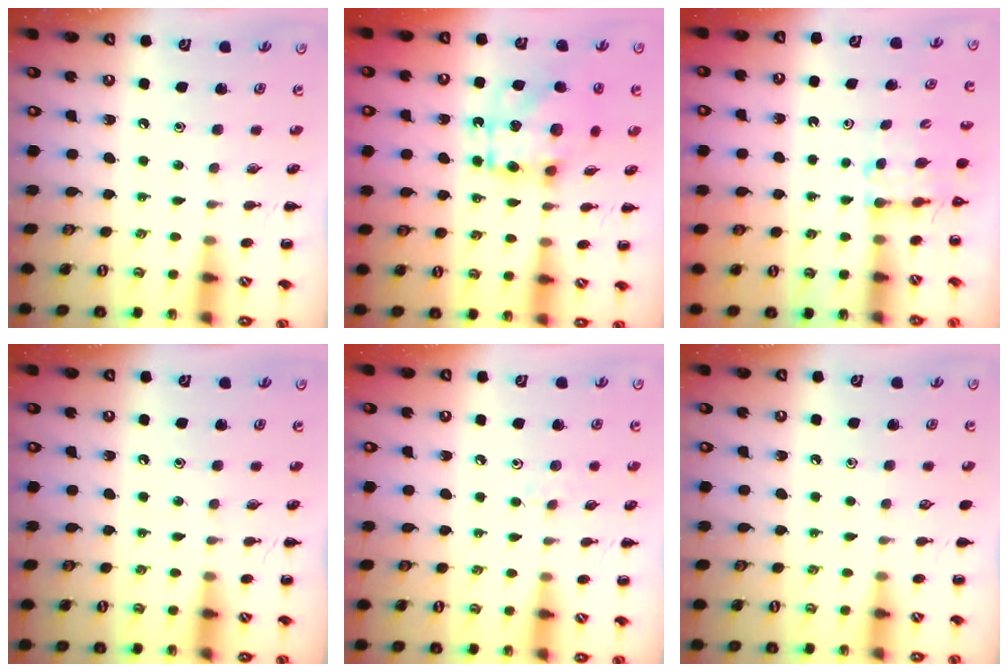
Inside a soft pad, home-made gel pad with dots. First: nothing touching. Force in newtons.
{"total": 12.7, "press": 12.6, "slide": 1.5}
{"total": 2.7, "press": 2.5, "slide": 1.1}
{"total": 0.0}
{"total": 4.2, "press": 3.9, "slide": 1.5}
{"total": 0.0}